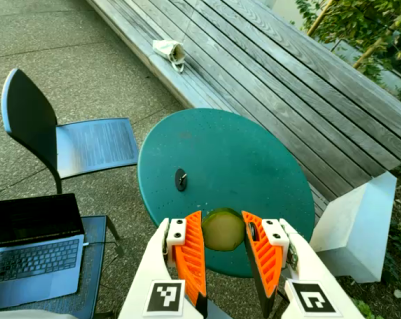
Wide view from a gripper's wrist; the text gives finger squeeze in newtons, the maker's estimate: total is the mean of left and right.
{"total": 10.6, "left": 10.8, "right": 10.4}